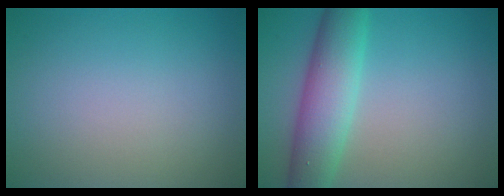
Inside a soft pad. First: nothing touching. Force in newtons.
{"total": 6.2, "press": 6.2, "slide": 0.4}